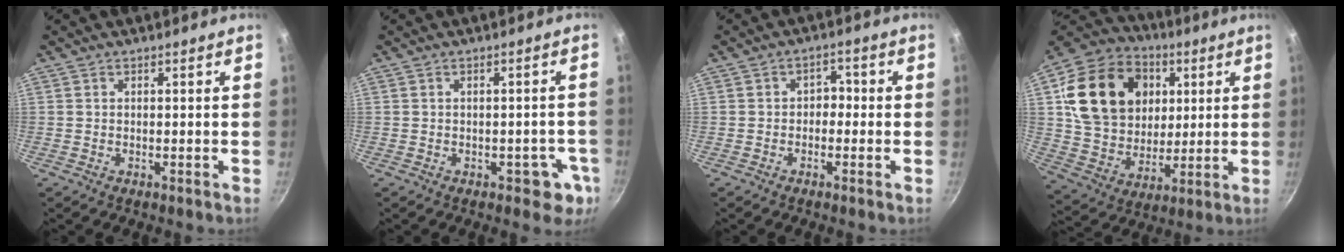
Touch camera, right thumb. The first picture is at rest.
{"total": 4.7, "force": [-2.3, 2.6, 3.2], "torque": [-0.014, 0.014, -0.024]}
{"total": 3.0, "force": [-0.5, 2.2, 1.9], "torque": [0.000, 0.016, -0.020]}
{"total": 22.4, "force": [5.6, 17.6, 12.6], "torque": [-0.210, 0.011, 0.109]}